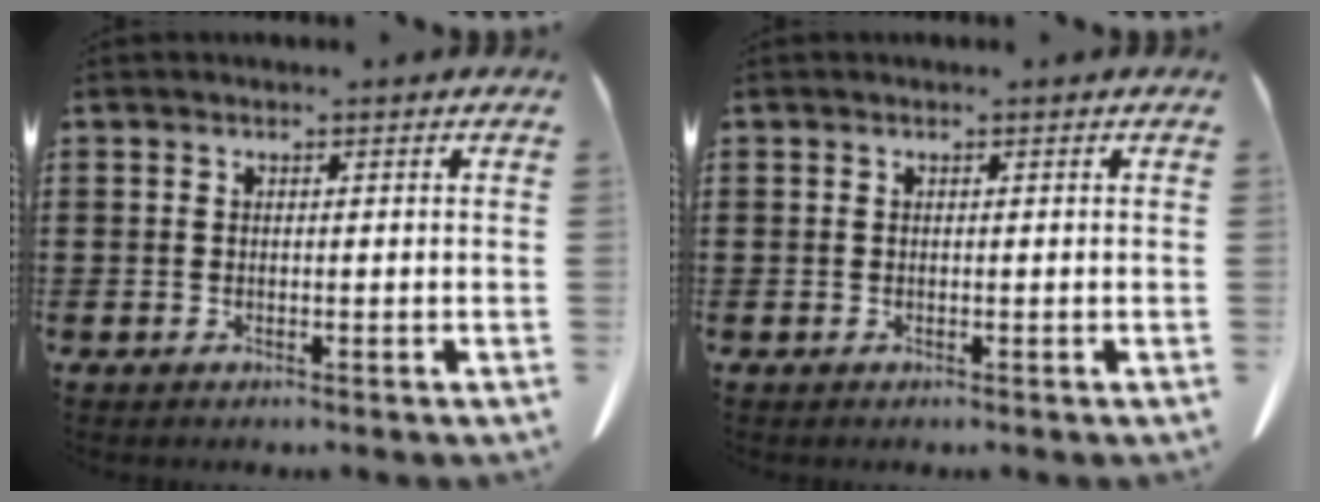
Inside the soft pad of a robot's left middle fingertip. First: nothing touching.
{"total": 0.0}